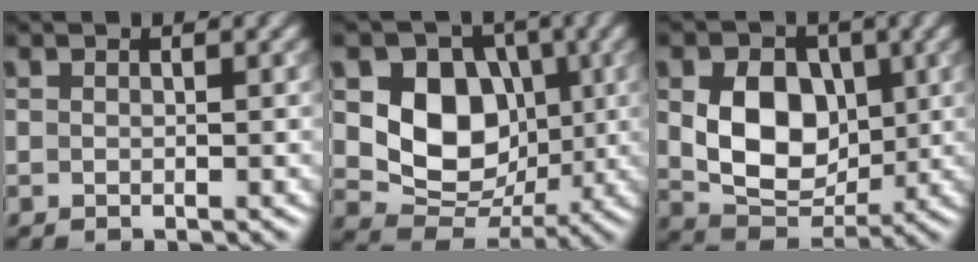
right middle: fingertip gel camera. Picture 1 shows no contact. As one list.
[{"total": 8.4, "force": [1.3, 6.7, 5.0], "torque": [-0.086, -0.014, 0.016]}, {"total": 7.5, "force": [0.8, 5.5, 5.0], "torque": [-0.095, -0.009, 0.017]}]